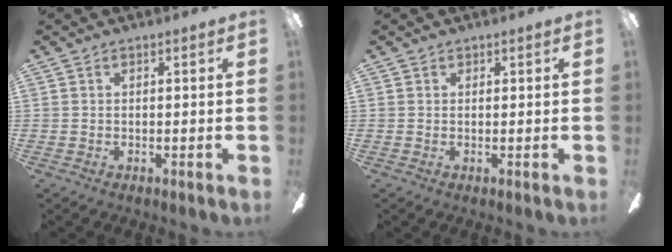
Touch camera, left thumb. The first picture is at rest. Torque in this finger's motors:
{"motor_torque": [-0.11, 0.05, -0.18, 0.08, 0.03]}